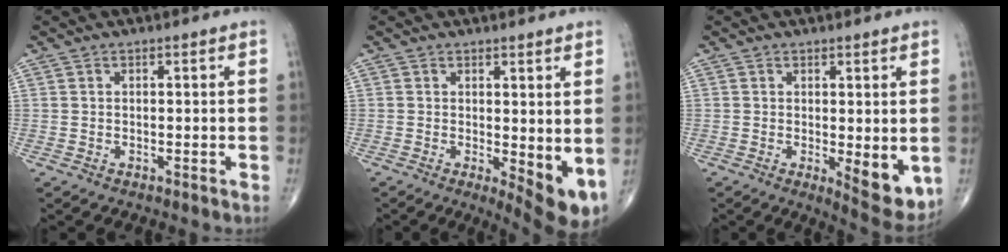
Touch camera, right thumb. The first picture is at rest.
{"total": 7.5, "force": [-0.2, 2.8, 7.0], "torque": [-0.090, -0.018, 0.004]}
{"total": 7.7, "force": [-0.9, 2.8, 7.1], "torque": [-0.087, -0.022, -0.004]}